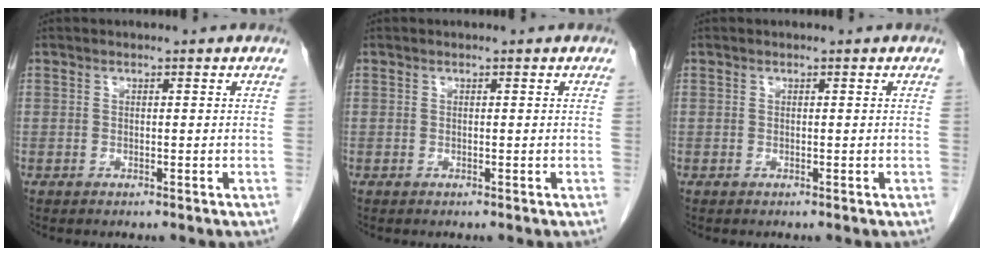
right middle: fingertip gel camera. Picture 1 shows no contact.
{"total": 0.0}
{"total": 0.0}